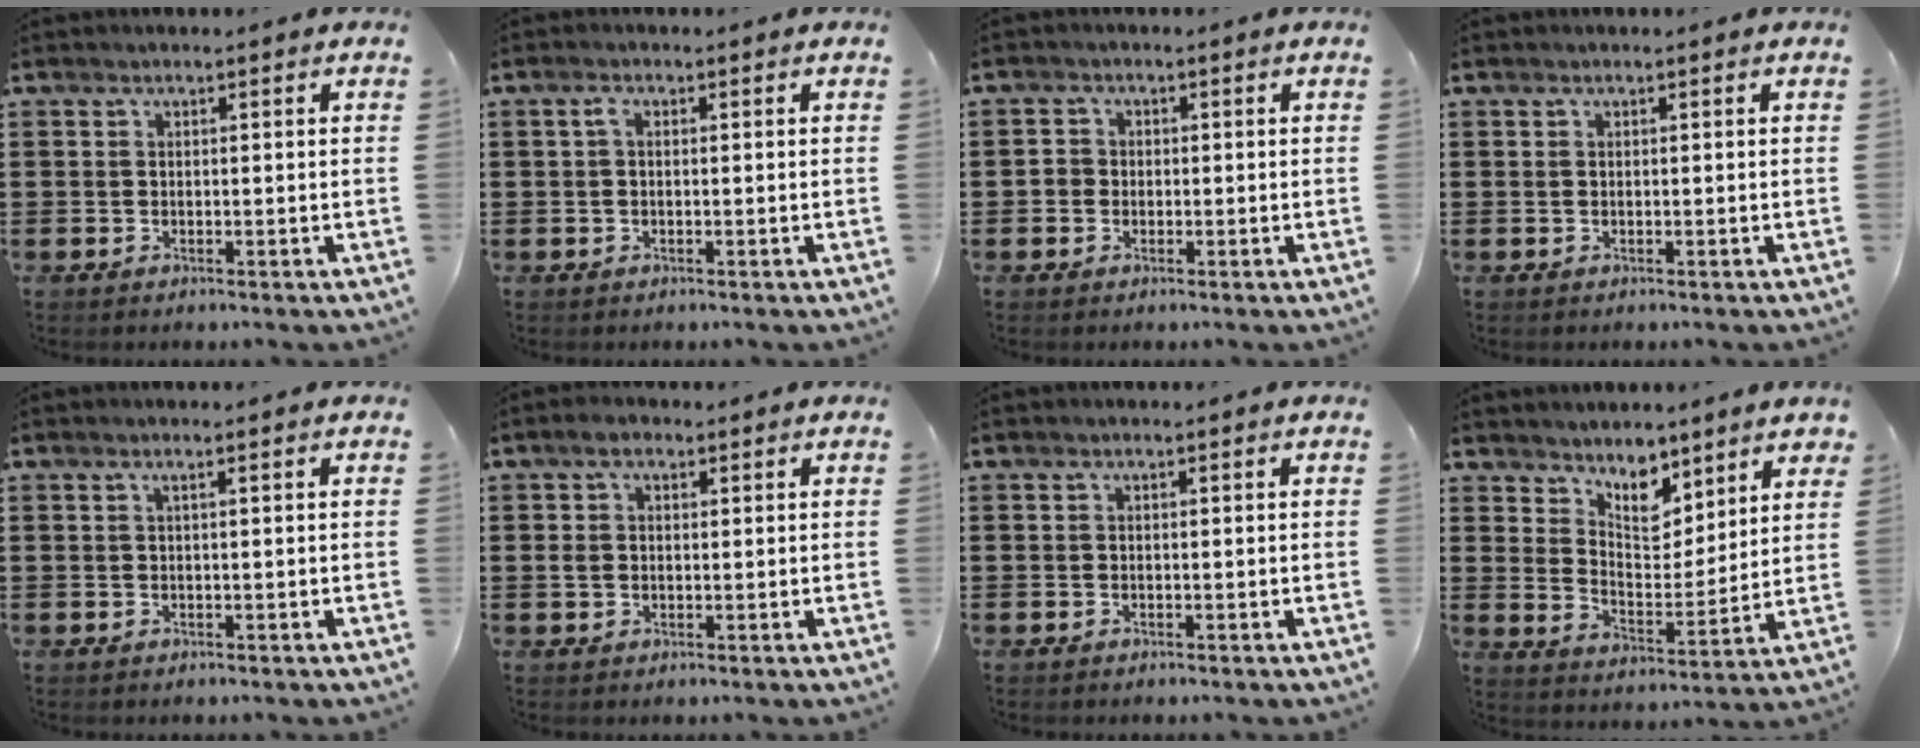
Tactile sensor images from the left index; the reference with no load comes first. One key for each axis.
{"total": 1.7, "fx": 0.1, "fy": 0.7, "fz": 1.5, "tx": -0.039, "ty": 0.000, "tz": -0.002}
{"total": 1.4, "fx": -0.2, "fy": 1.3, "fz": 0.4, "tx": -0.012, "ty": 0.006, "tz": -0.005}
{"total": 0.0}
{"total": 0.9, "fx": 0.2, "fy": -0.2, "fz": 0.8, "tx": -0.012, "ty": -0.001, "tz": 0.004}
{"total": 2.9, "fx": 0.9, "fy": 2.0, "fz": 1.8, "tx": -0.041, "ty": 0.011, "tz": 0.014}
{"total": 0.0}
{"total": 6.4, "fx": 5.6, "fy": 2.5, "fz": 1.7, "tx": -0.042, "ty": -0.027, "tz": 0.098}